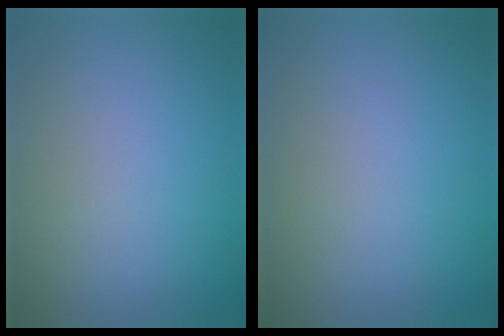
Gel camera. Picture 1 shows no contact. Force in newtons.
{"total": 0.0}